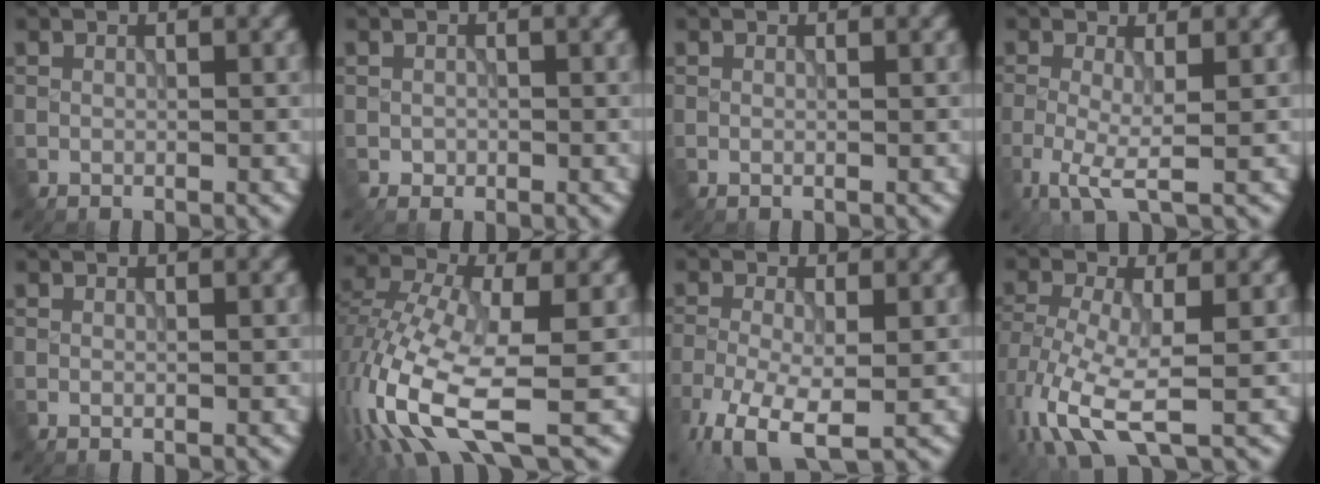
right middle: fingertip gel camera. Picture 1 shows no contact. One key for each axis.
{"total": 0.7, "fx": -0.2, "fy": 0.7, "fz": 0.0, "tx": 0.001, "ty": -0.004, "tz": -0.005}
{"total": 0.0}
{"total": 3.5, "fx": -1.2, "fy": 0.8, "fz": 3.2, "tx": -0.073, "ty": -0.009, "tz": -0.028}
{"total": 0.0}
{"total": 12.8, "fx": -5.4, "fy": 5.1, "fz": 10.4, "tx": -0.251, "ty": -0.021, "tz": -0.103}
{"total": 7.6, "fx": -4.1, "fy": 3.2, "fz": 5.6, "tx": -0.124, "ty": -0.025, "tz": -0.075}
{"total": 7.2, "fx": -2.7, "fy": 3.0, "fz": 5.9, "tx": -0.133, "ty": -0.008, "tz": -0.059}